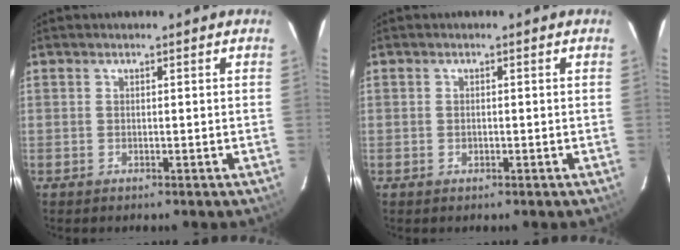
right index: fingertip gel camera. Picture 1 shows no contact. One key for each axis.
{"total": 1.1, "fx": -0.2, "fy": 0.8, "fz": 0.7, "tx": -0.013, "ty": 0.002, "tz": -0.004}